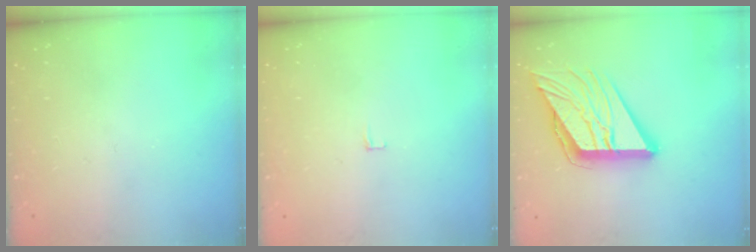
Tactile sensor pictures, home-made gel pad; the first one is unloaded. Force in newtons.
{"total": 3.8, "press": 3.8, "slide": 0.3}
{"total": 17.6, "press": 17.5, "slide": 2.0}